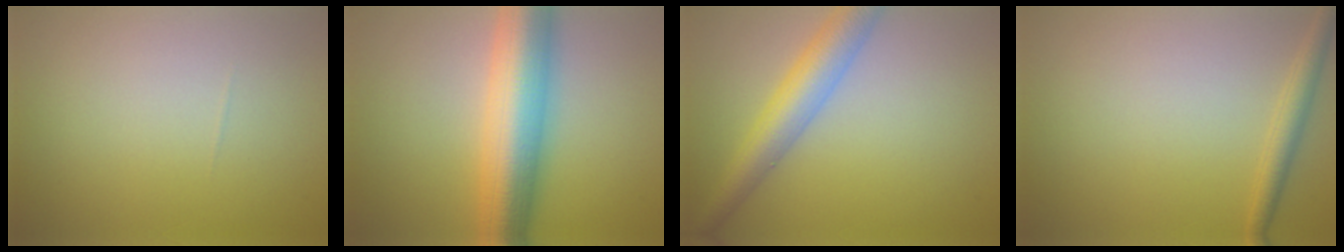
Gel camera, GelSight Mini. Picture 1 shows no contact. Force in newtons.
{"total": 9.5, "press": 9.5, "slide": 0.2}
{"total": 5.3, "press": 5.3, "slide": 0.1}
{"total": 2.0, "press": 2.0, "slide": 0.1}